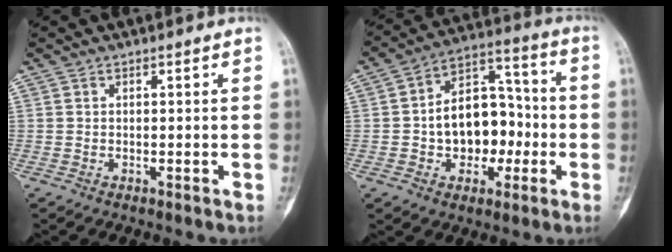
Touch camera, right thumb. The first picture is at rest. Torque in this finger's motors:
{"motor_torque": [0.21, 0.23, 0.63, -0.48, 0.07]}